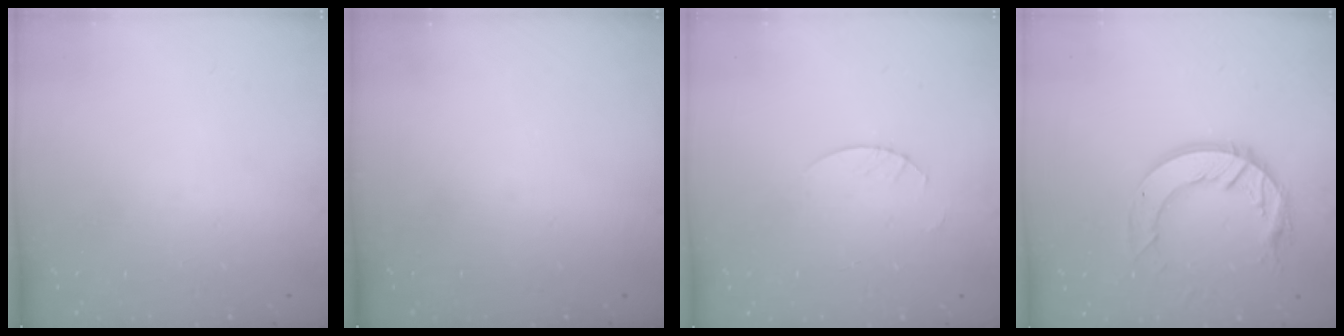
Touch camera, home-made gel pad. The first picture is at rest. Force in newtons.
{"total": 0.0}
{"total": 1.8, "press": 1.8, "slide": 0.2}
{"total": 13.6, "press": 13.6, "slide": 1.2}